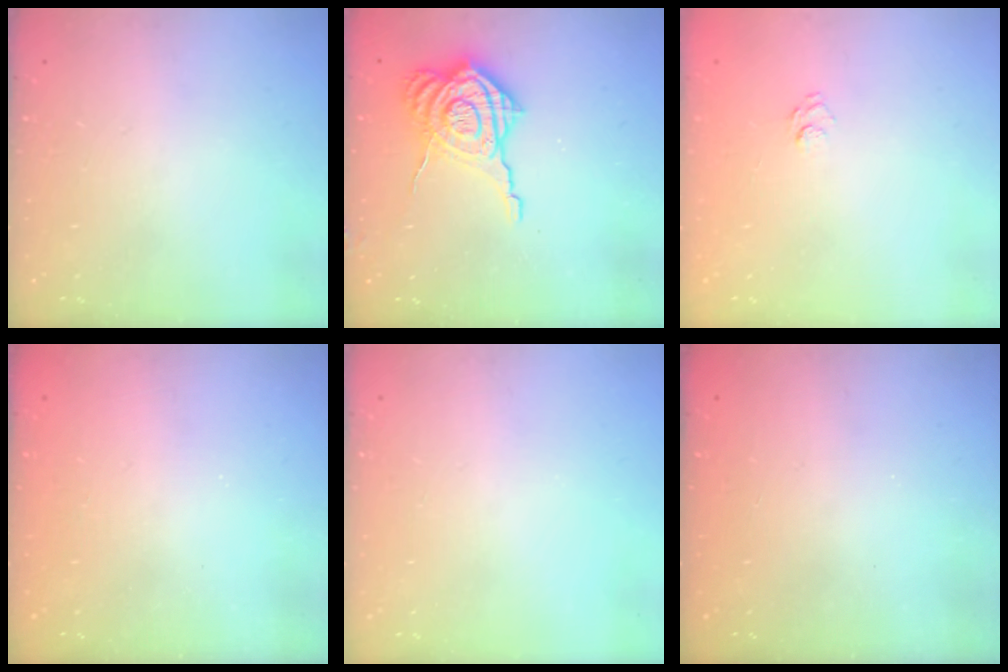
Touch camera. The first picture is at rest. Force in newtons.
{"total": 13.1, "press": 13.1, "slide": 0.9}
{"total": 5.8, "press": 5.7, "slide": 1.1}
{"total": 2.2, "press": 2.1, "slide": 0.7}
{"total": 0.0}
{"total": 2.3, "press": 2.2, "slide": 0.8}